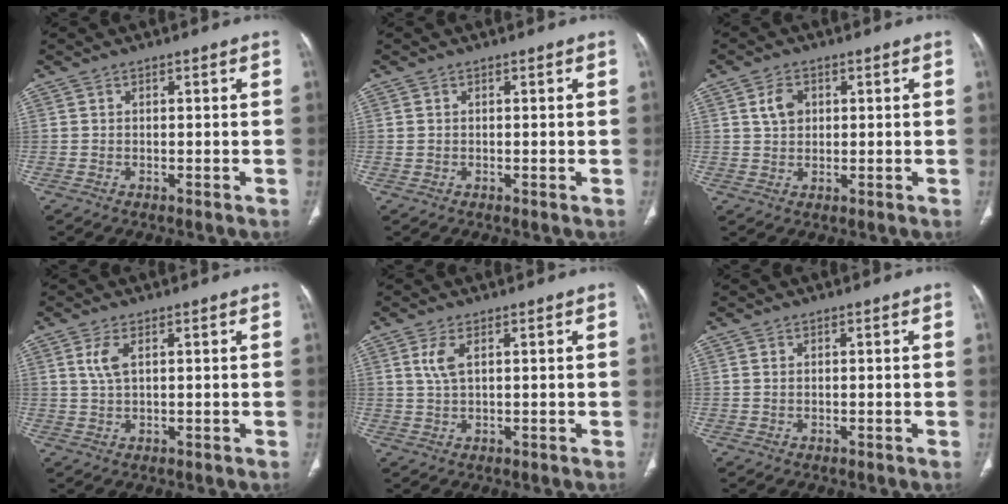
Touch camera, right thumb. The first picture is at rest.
{"total": 0.9, "force": [0.1, 0.5, 0.7], "torque": [-0.016, 0.000, 0.007]}
{"total": 4.1, "force": [1.4, 3.0, 2.5], "torque": [-0.035, -0.001, 0.026]}
{"total": 3.4, "force": [1.3, 1.3, 2.8], "torque": [-0.068, 0.000, 0.033]}
{"total": 3.4, "force": [1.3, 1.2, 2.8], "torque": [-0.070, 0.000, 0.034]}
{"total": 0.6, "force": [0.2, 0.4, 0.4], "torque": [-0.010, -0.002, 0.005]}